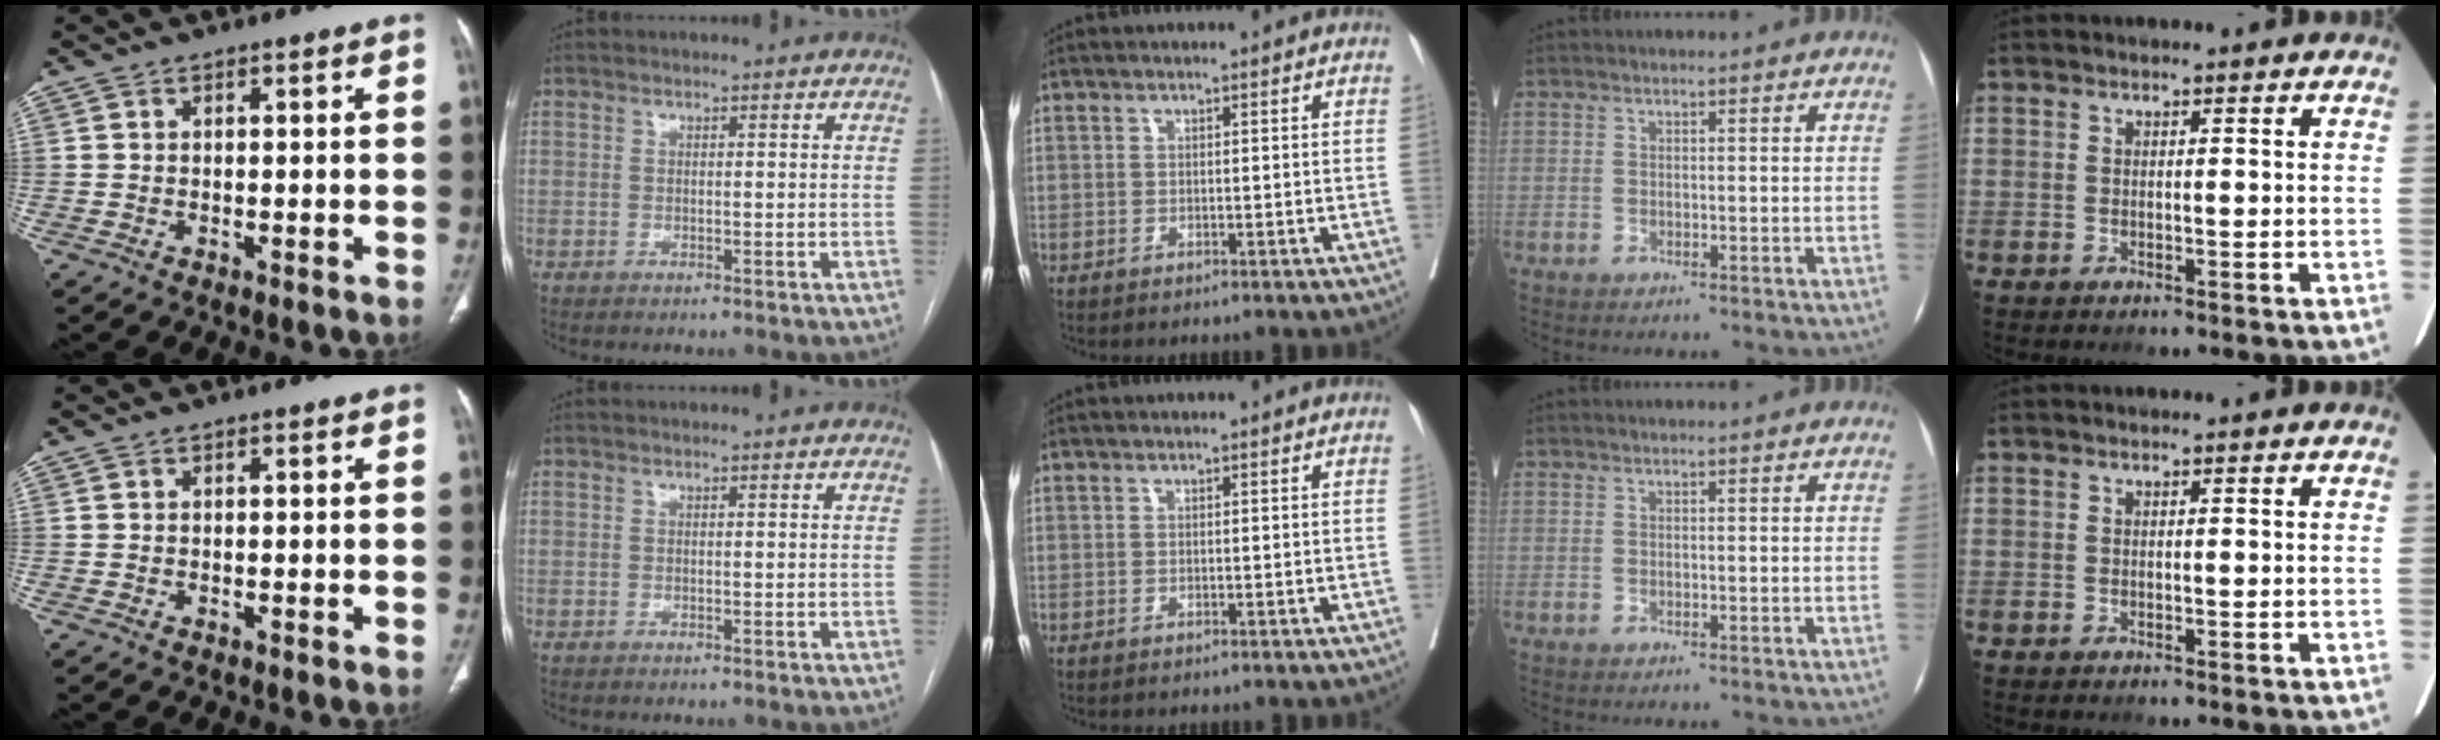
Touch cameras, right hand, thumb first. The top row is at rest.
{}